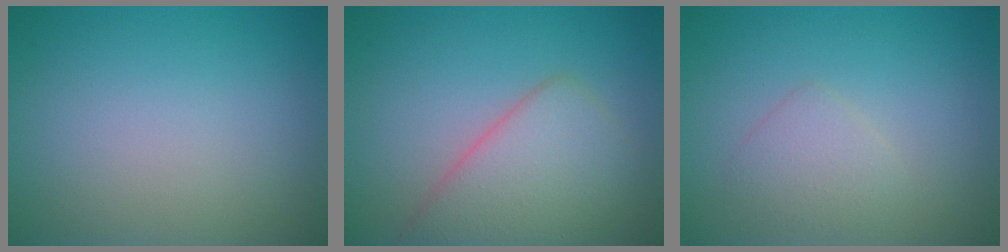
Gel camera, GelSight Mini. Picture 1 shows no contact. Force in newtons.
{"total": 5.0, "press": 5.0, "slide": 0.4}
{"total": 1.8, "press": 1.8, "slide": 0.1}